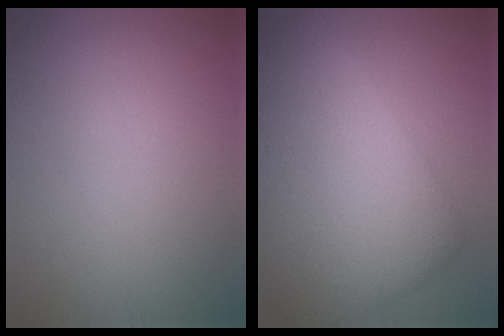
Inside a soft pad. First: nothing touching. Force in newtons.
{"total": 11.6, "press": 11.6, "slide": 0.2}